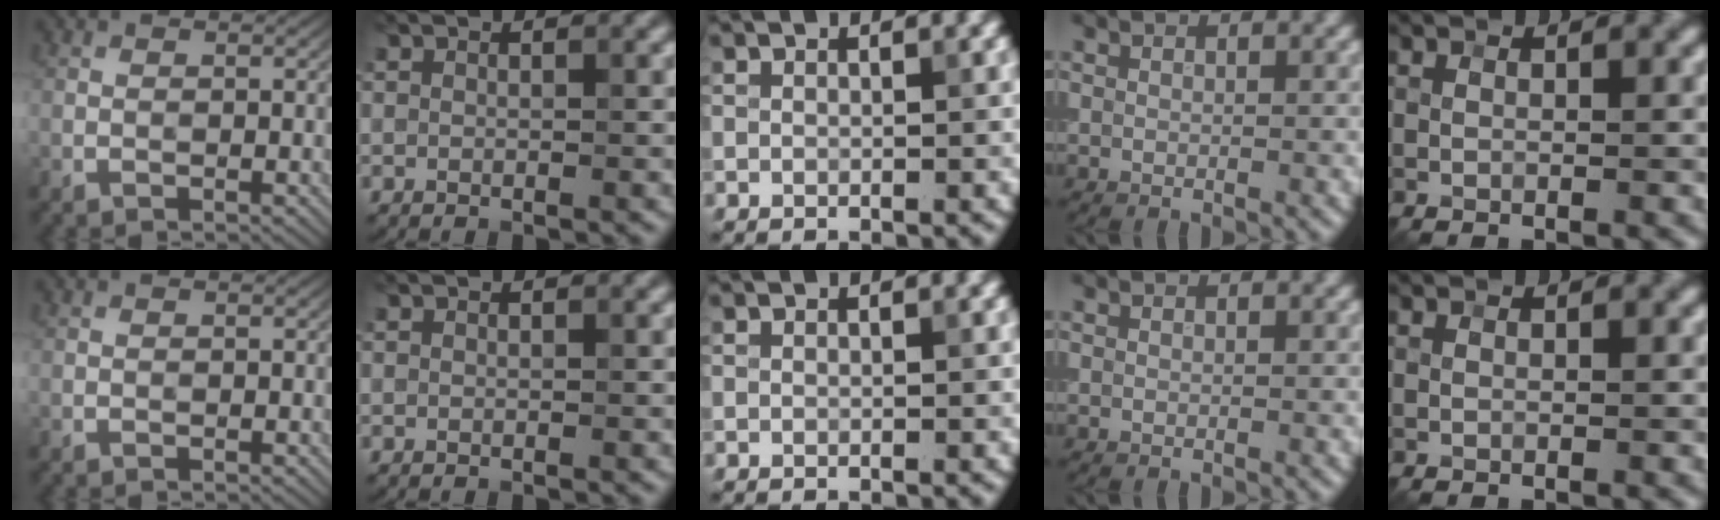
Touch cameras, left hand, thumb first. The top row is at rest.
{}